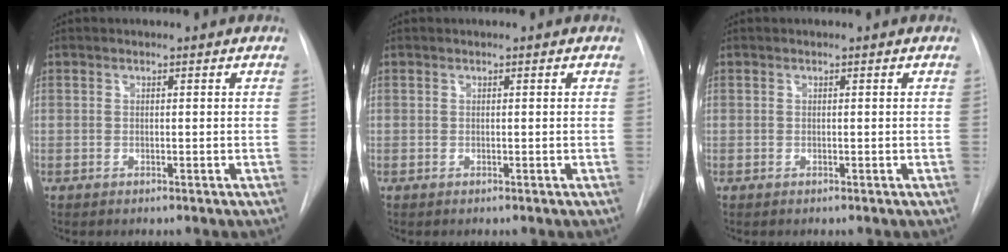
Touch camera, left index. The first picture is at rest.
{"total": 0.0}
{"total": 0.0}